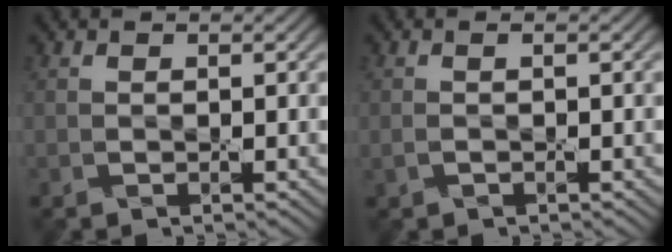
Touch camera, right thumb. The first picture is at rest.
{"total": 0.9, "force": [-0.1, 0.2, 0.8], "torque": [-0.019, 0.001, -0.002]}